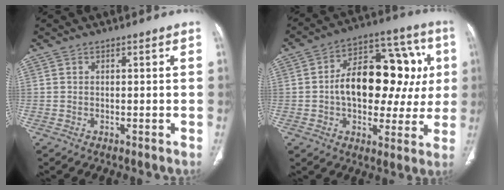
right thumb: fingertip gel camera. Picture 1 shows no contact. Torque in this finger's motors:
{"motor_torque": [2.02, 2.10, 1.41, -0.07, 0.16]}